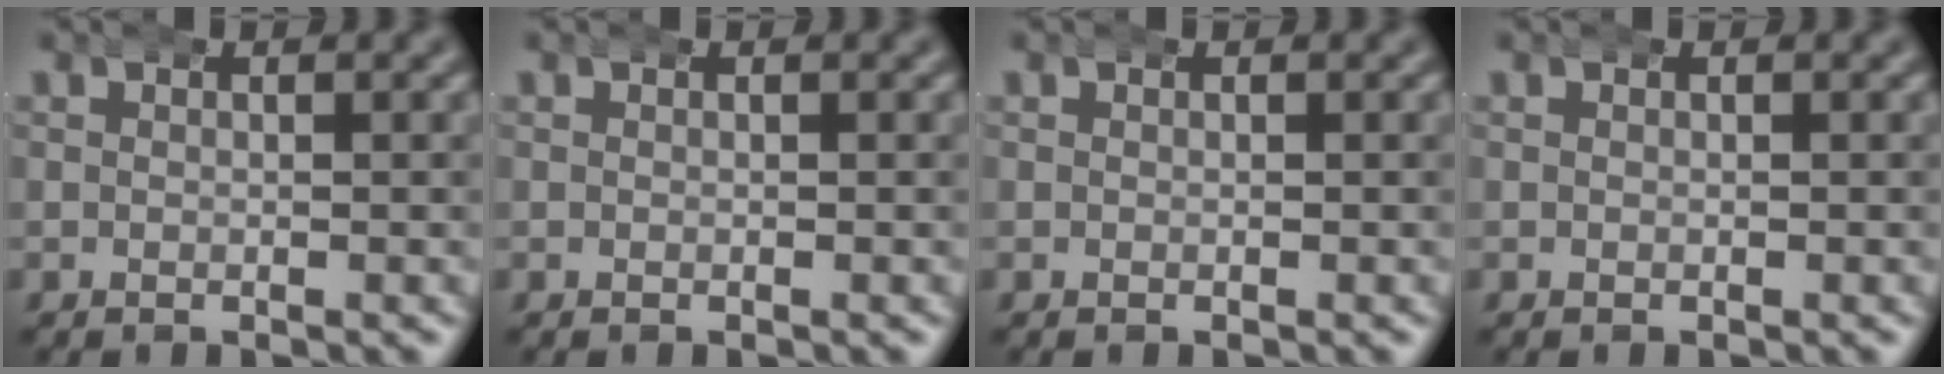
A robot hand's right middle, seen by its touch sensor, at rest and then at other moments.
{"total": 0.0}
{"total": 0.0}
{"total": 0.0}